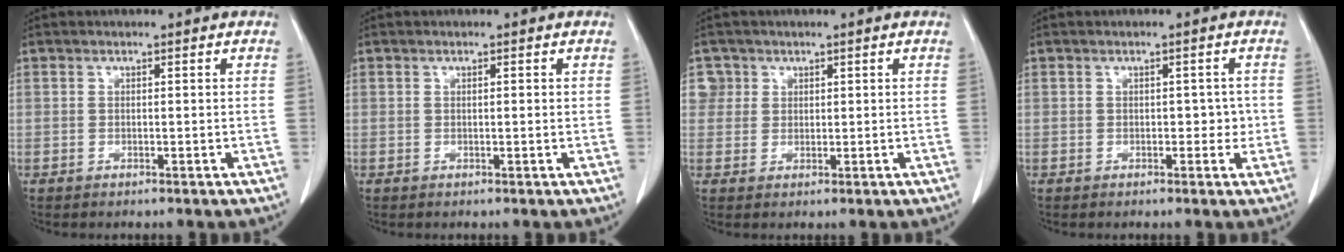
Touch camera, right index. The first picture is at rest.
{"total": 0.5, "force": [0.1, 0.1, 0.5], "torque": [-0.010, 0.000, 0.002]}
{"total": 2.6, "force": [1.1, 2.4, -0.3], "torque": [0.019, 0.006, 0.015]}
{"total": 2.2, "force": [-0.2, 1.4, 1.6], "torque": [-0.016, 0.011, -0.002]}